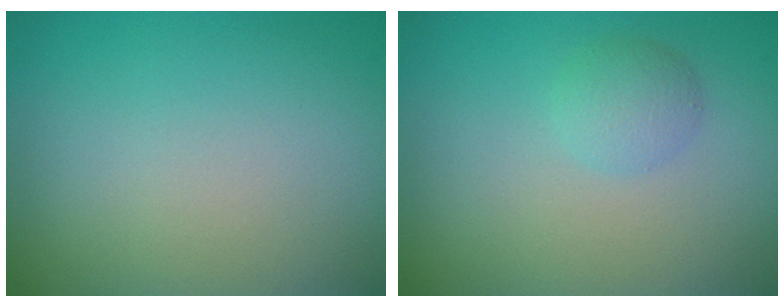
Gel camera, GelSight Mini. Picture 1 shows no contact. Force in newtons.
{"total": 1.7, "press": 1.7, "slide": 0.1}